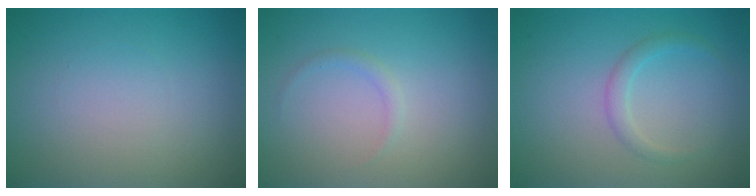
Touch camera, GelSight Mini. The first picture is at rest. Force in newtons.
{"total": 0.8, "press": 0.8, "slide": 0.2}
{"total": 1.4, "press": 1.4, "slide": 0.1}